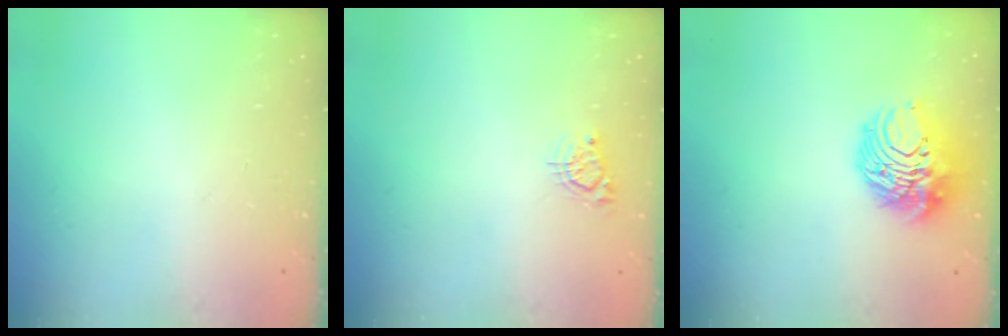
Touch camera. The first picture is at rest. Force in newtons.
{"total": 2.5, "press": 2.5, "slide": 0.4}
{"total": 11.0, "press": 10.9, "slide": 0.9}